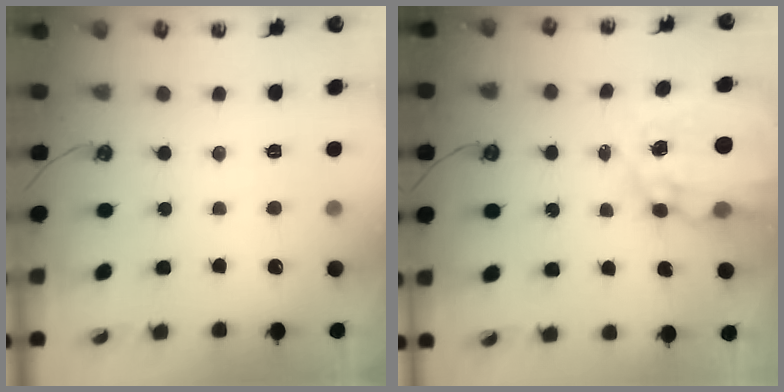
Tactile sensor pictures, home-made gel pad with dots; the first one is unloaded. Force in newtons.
{"total": 15.2, "press": 15.2, "slide": 1.6}